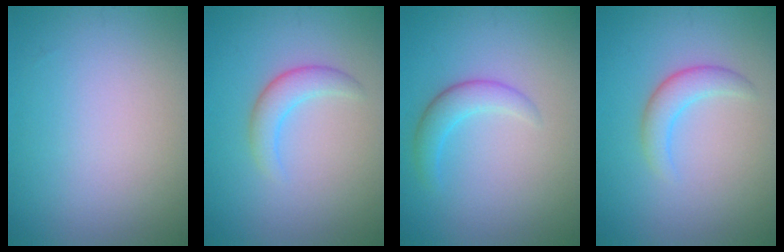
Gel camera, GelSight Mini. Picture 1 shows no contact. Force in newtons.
{"total": 2.4, "press": 2.4, "slide": 0.1}
{"total": 2.4, "press": 2.4, "slide": 0.2}
{"total": 2.4, "press": 2.4, "slide": 0.1}